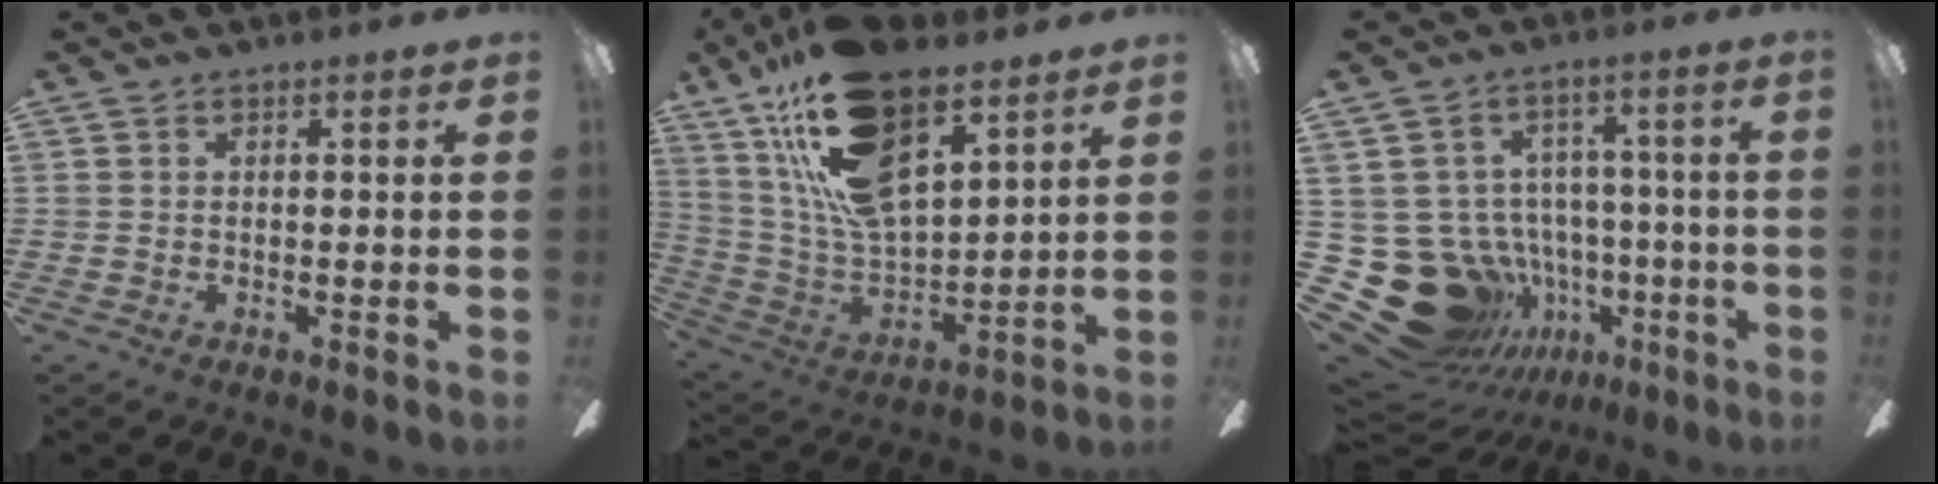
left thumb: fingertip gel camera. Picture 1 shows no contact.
{"total": 22.4, "force": [14.1, 9.4, 14.6], "torque": [-0.293, -0.073, 0.248]}
{"total": 19.7, "force": [-7.3, 16.0, 8.8], "torque": [-0.195, 0.036, -0.071]}